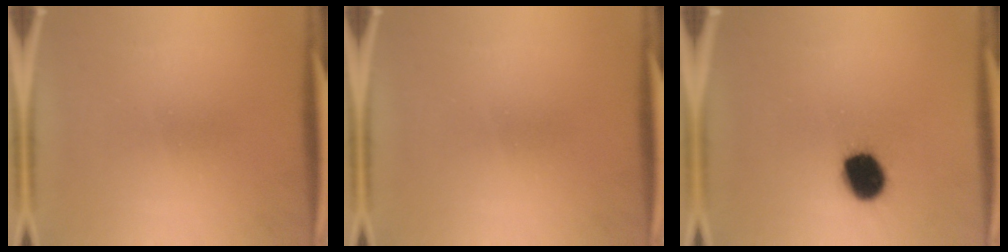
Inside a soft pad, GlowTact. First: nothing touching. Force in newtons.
{"total": 0.0}
{"total": 10.5}